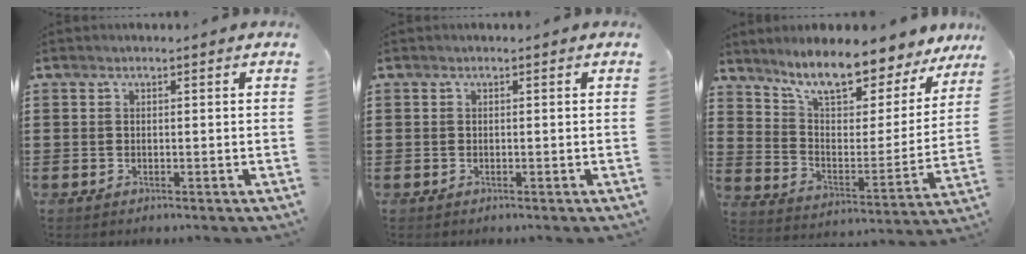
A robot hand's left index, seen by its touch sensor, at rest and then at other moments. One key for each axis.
{"total": 0.0}
{"total": 10.0, "fx": 8.7, "fy": 1.7, "fz": 4.5, "tx": -0.103, "ty": -0.067, "tz": 0.147}